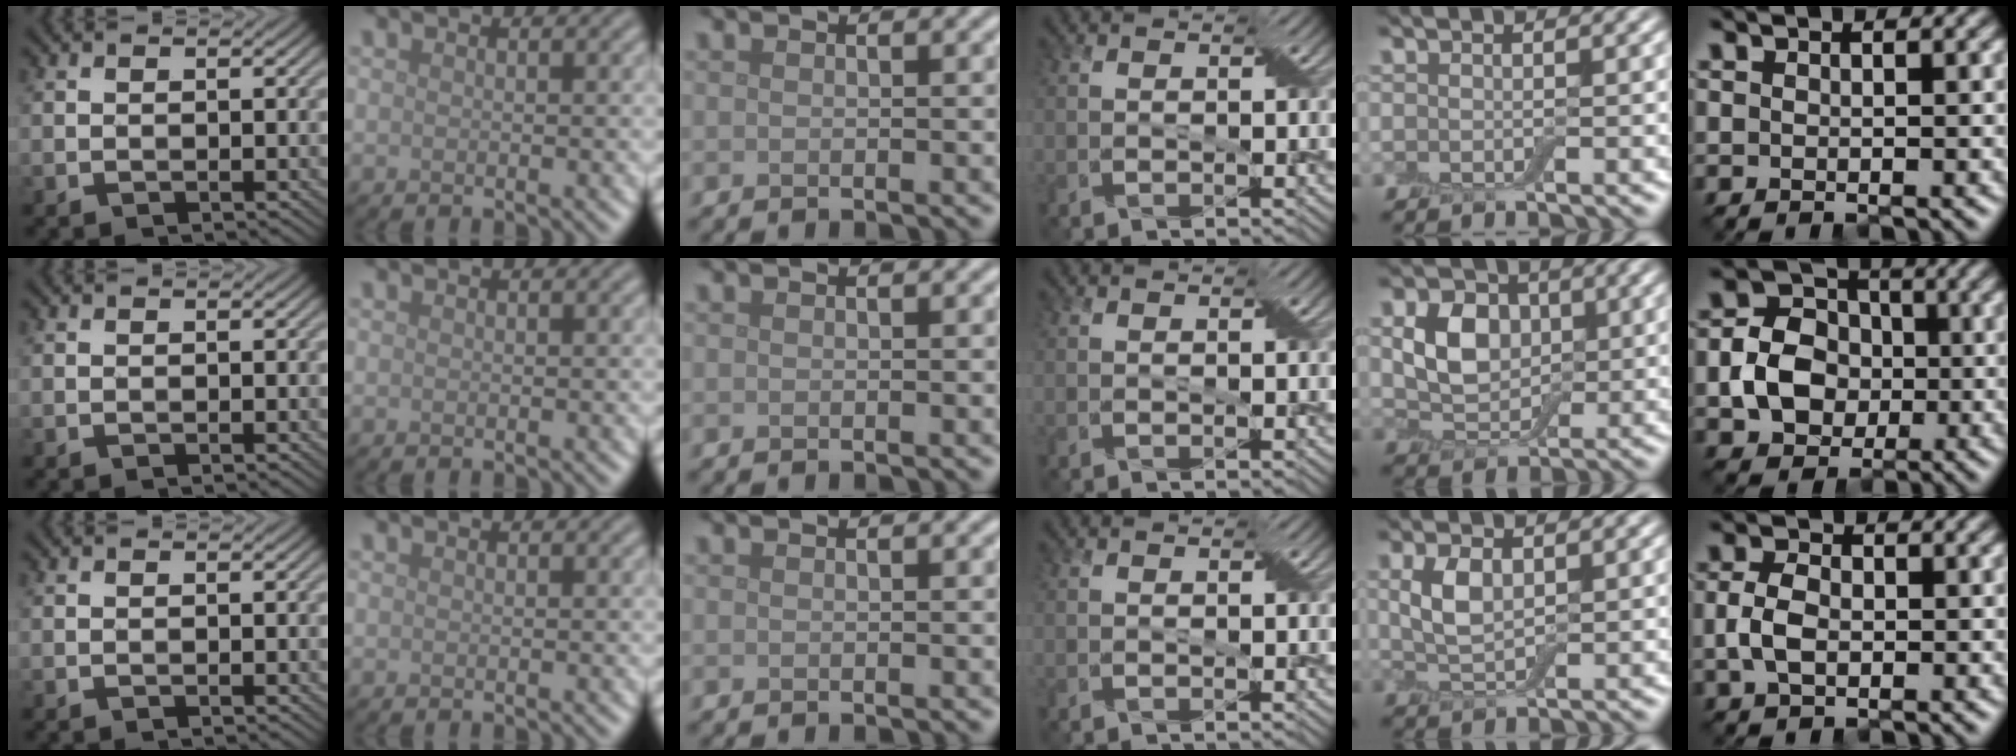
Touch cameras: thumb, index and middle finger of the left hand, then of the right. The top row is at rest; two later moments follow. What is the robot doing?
{"motion": "press", "object": "electronic device side button"}